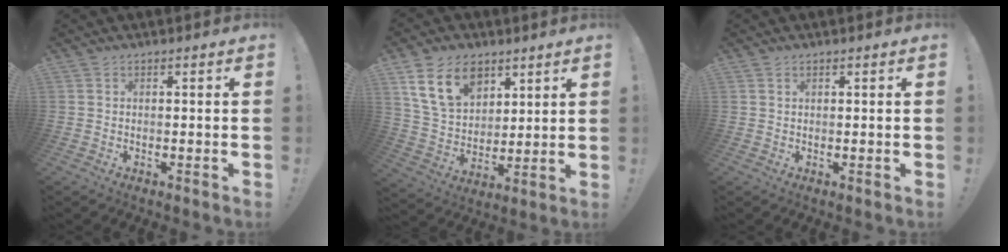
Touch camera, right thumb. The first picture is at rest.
{"total": 15.6, "force": [8.3, 10.5, 7.9], "torque": [-0.140, -0.035, 0.160]}
{"total": 0.6, "force": [0.5, 0.2, 0.1], "torque": [0.006, -0.002, 0.009]}